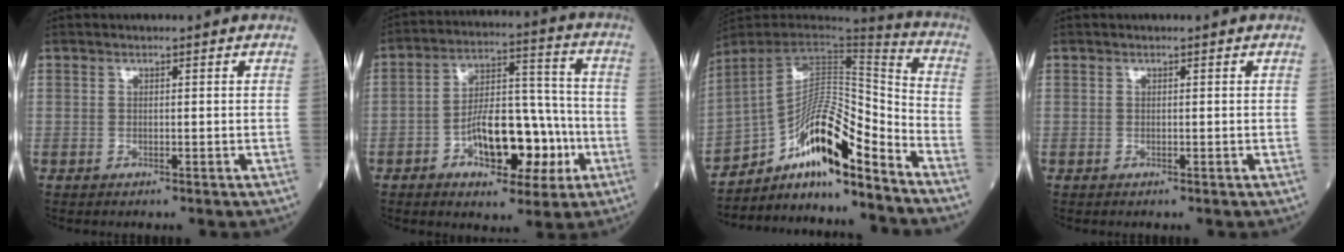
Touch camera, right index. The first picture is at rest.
{"total": 13.0, "force": [-4.6, 5.8, 10.6], "torque": [-0.178, 0.028, -0.068]}
{"total": 15.6, "force": [-11.4, 1.9, 10.5], "torque": [-0.171, 0.031, -0.193]}
{"total": 0.0}